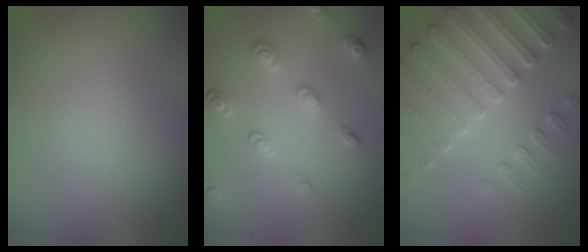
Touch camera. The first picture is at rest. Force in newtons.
{"total": 3.2, "press": 2.6, "slide": 1.9}
{"total": 7.5, "press": 5.5, "slide": 5.0}